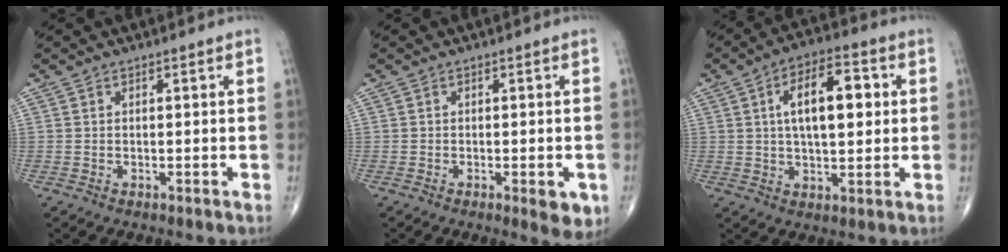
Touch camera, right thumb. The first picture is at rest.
{"total": 4.6, "force": [-1.6, 1.6, 4.0], "torque": [-0.036, -0.005, -0.018]}
{"total": 12.7, "force": [2.4, 5.9, 10.9], "torque": [-0.158, 0.011, 0.037]}